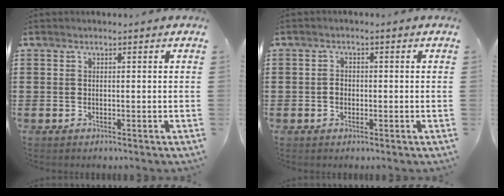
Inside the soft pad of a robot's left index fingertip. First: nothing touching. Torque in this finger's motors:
{"motor_torque": [0.36, 0.34, 0.18, 0.01]}